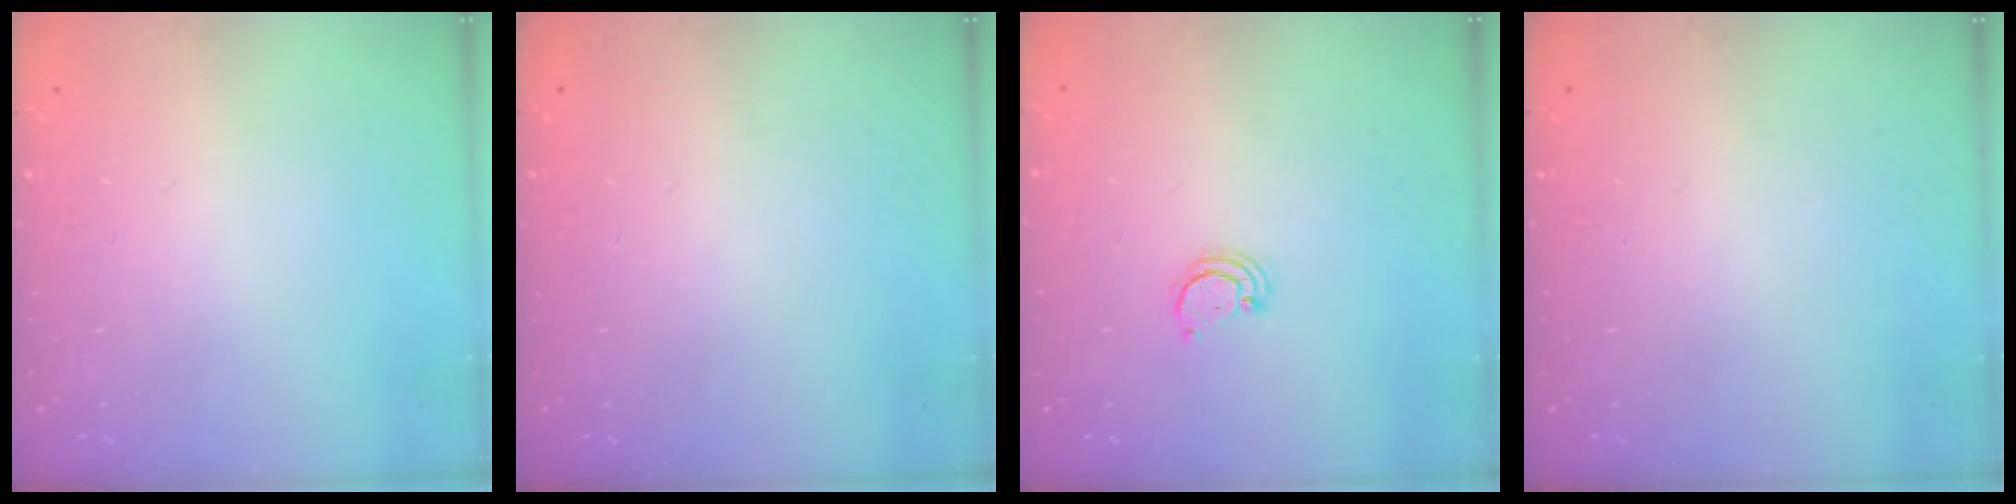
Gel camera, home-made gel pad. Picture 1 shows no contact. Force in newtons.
{"total": 0.0}
{"total": 2.2, "press": 2.2, "slide": 0.2}
{"total": 0.0}